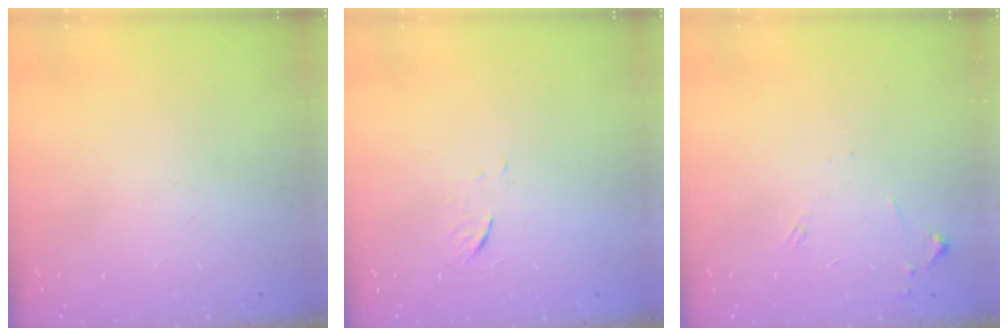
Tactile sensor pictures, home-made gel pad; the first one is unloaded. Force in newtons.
{"total": 3.2, "press": 3.0, "slide": 1.3}
{"total": 6.3, "press": 6.3, "slide": 0.8}